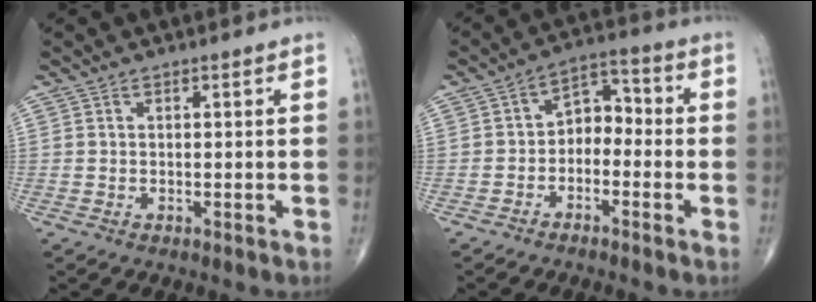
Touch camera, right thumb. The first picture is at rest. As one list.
[{"total": 6.4, "force": [-1.9, 4.6, 4.1], "torque": [-0.039, 0.043, -0.047]}]